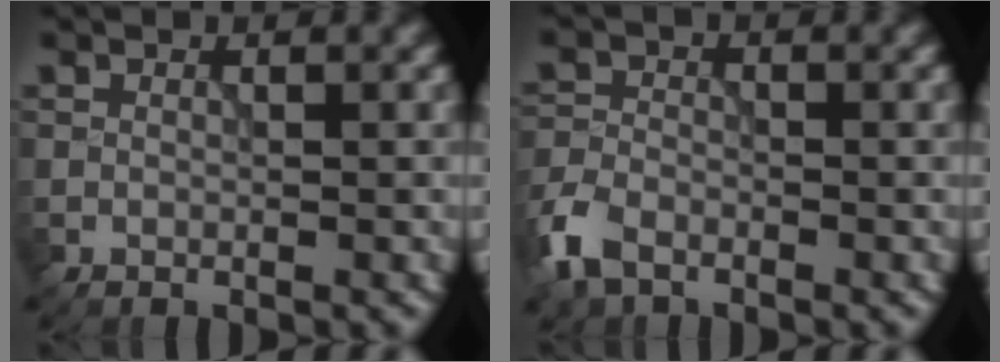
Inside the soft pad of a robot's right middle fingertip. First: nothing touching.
{"total": 4.1, "force": [-2.8, 2.2, 2.0], "torque": [-0.050, -0.007, -0.069]}